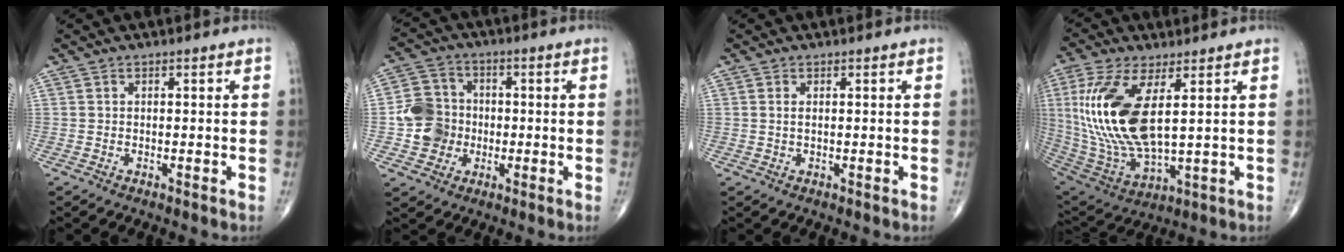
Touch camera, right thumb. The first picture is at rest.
{"total": 8.8, "force": [-1.3, 8.1, 3.1], "torque": [-0.031, 0.016, -0.028]}
{"total": 0.8, "force": [0.2, 0.2, 0.7], "torque": [-0.020, 0.000, 0.005]}
{"total": 19.6, "force": [4.1, 7.9, 17.5], "torque": [-0.384, -0.028, 0.090]}